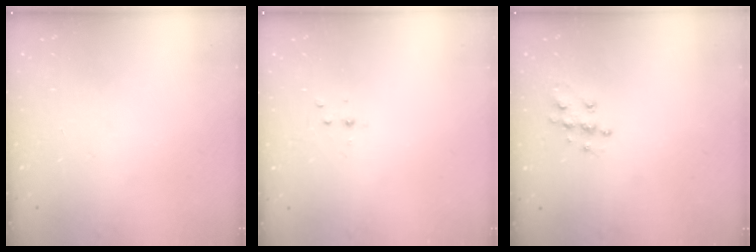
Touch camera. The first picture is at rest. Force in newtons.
{"total": 3.0, "press": 2.6, "slide": 1.5}
{"total": 7.7, "press": 7.7, "slide": 0.3}